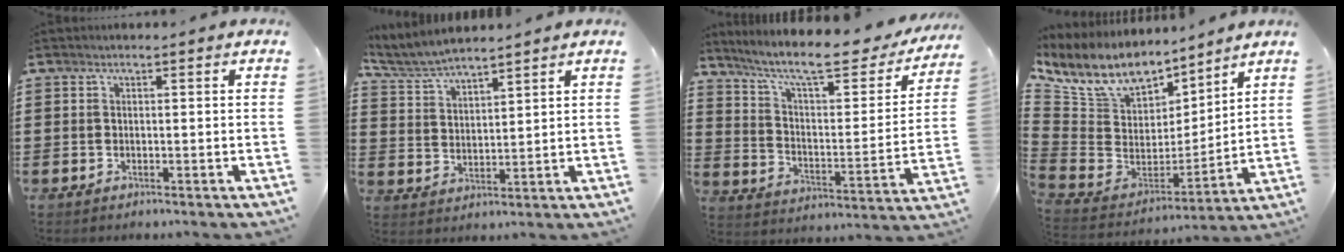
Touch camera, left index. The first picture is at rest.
{"total": 5.2, "force": [4.9, 0.5, 1.6], "torque": [-0.049, -0.018, 0.088]}
{"total": 11.0, "force": [8.6, 1.6, 6.7], "torque": [-0.145, -0.055, 0.140]}
{"total": 8.9, "force": [7.2, 4.3, 3.1], "torque": [-0.111, -0.054, 0.131]}